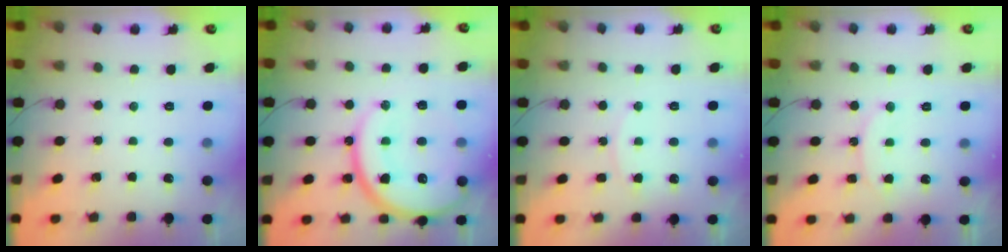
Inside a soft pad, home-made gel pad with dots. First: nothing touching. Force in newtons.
{"total": 22.6, "press": 22.5, "slide": 1.9}
{"total": 9.3, "press": 9.3, "slide": 0.3}
{"total": 9.1, "press": 9.1, "slide": 1.0}